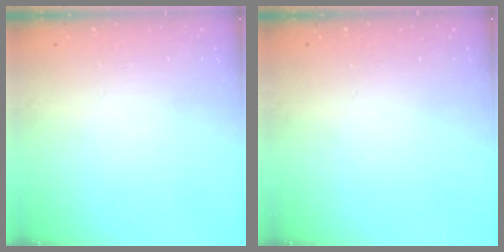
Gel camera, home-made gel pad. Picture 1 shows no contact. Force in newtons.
{"total": 0.0}